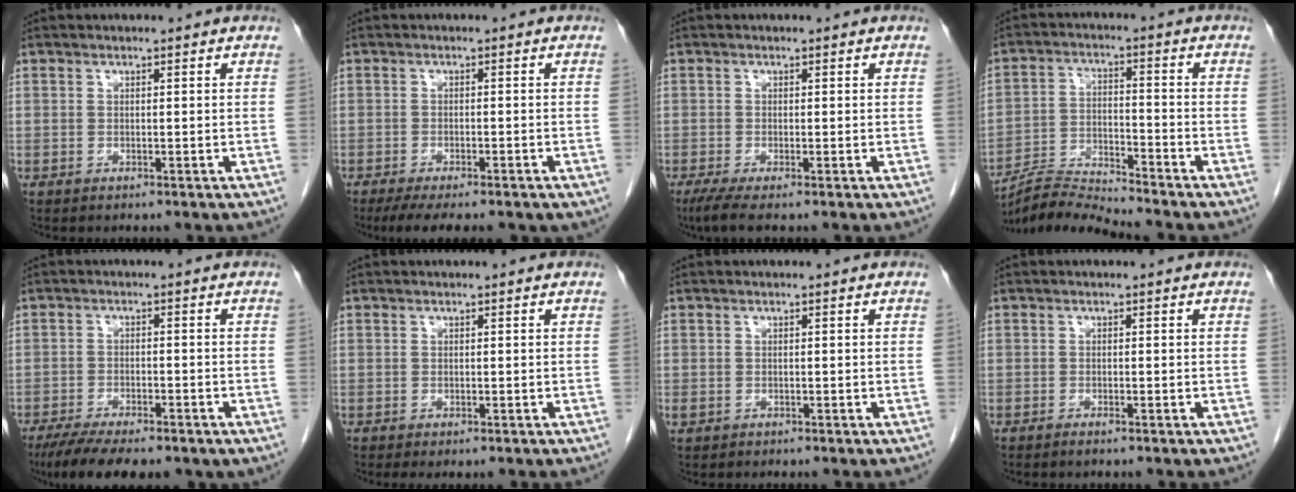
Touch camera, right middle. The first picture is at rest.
{"total": 8.5, "force": [-6.4, 2.1, 5.2], "torque": [-0.071, -0.013, -0.089]}
{"total": 3.0, "force": [-1.9, 0.1, 2.3], "torque": [-0.050, -0.014, -0.037]}
{"total": 7.6, "force": [-7.4, -1.6, 0.4], "torque": [-0.014, -0.002, -0.138]}
{"total": 11.3, "force": [-8.4, 3.4, 6.7], "torque": [-0.109, -0.016, -0.124]}
{"total": 1.2, "force": [-0.9, 0.3, 0.8], "torque": [-0.012, -0.006, -0.011]}
{"total": 0.8, "force": [-0.4, 0.6, 0.4], "torque": [-0.012, 0.001, -0.003]}
{"total": 0.9, "force": [-0.7, -0.1, 0.5], "torque": [-0.013, -0.001, -0.013]}